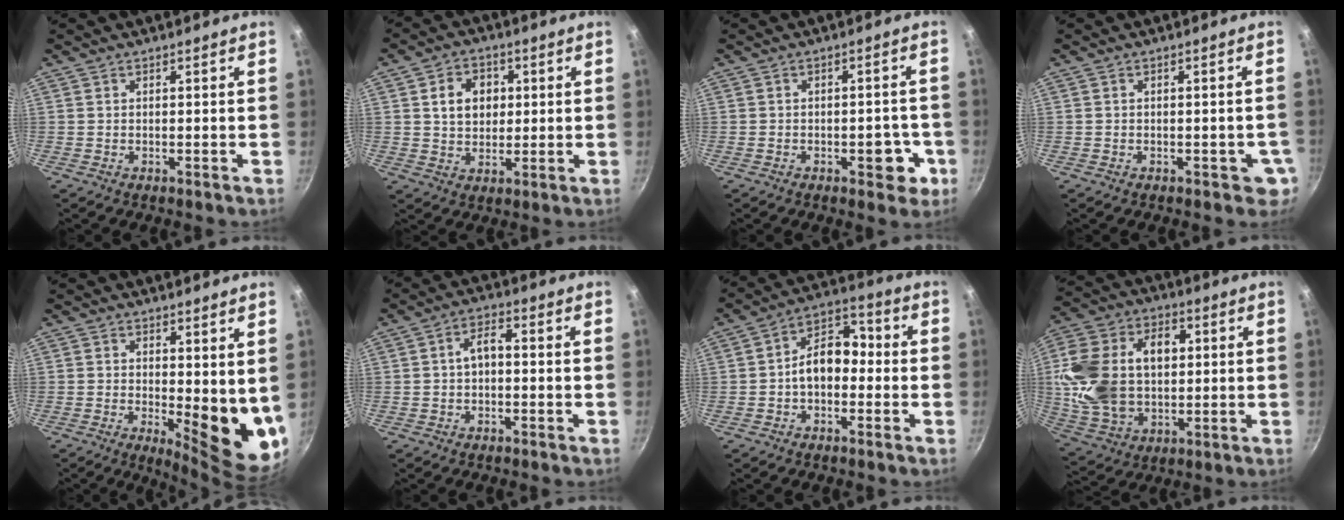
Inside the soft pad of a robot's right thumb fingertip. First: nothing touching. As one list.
[{"total": 8.1, "force": [1.7, 6.4, 4.7], "torque": [-0.050, 0.005, 0.025]}, {"total": 5.9, "force": [-2.2, 3.3, 4.4], "torque": [-0.026, 0.018, -0.024]}, {"total": 3.0, "force": [-0.9, 1.9, 2.2], "torque": [-0.008, 0.007, -0.008]}, {"total": 11.0, "force": [1.1, 4.3, 10.1], "torque": [-0.107, -0.035, 0.021]}, {"total": 4.2, "force": [-0.4, 2.4, 3.4], "torque": [-0.050, 0.024, -0.009]}, {"total": 9.7, "force": [-1.2, 6.7, 7.0], "torque": [-0.068, 0.044, -0.036]}, {"total": 20.8, "force": [2.1, 14.5, 14.8], "torque": [-0.274, 0.020, 0.043]}]